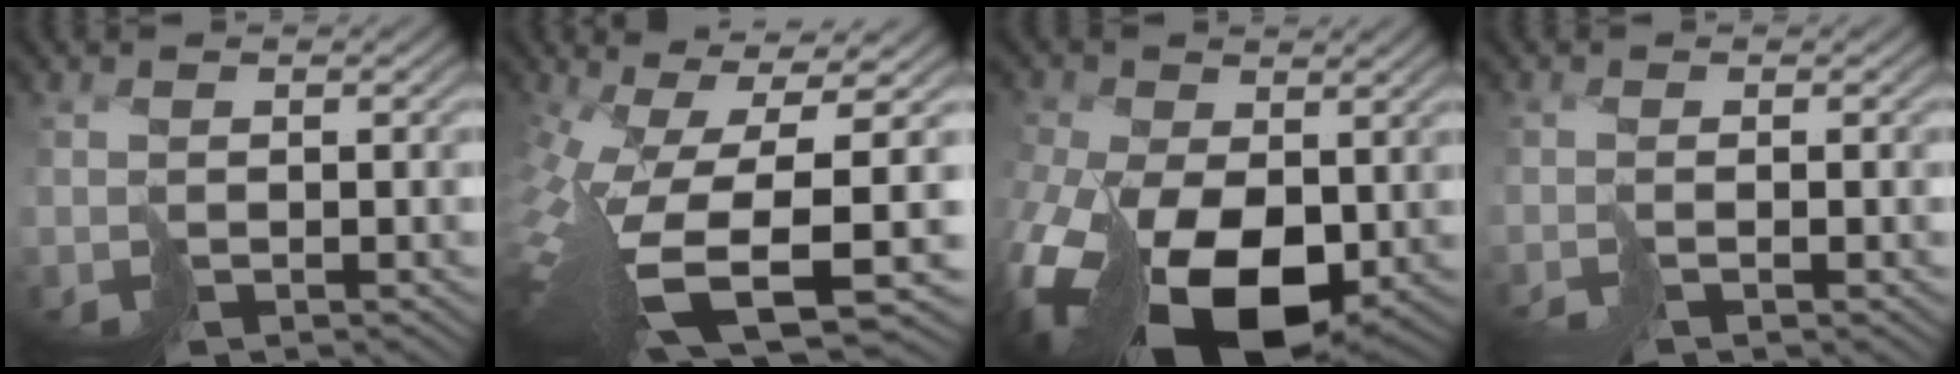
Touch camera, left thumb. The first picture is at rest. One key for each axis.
{"total": 15.1, "fx": -3.4, "fy": 4.8, "fz": 13.9, "tx": -0.305, "ty": -0.045, "tz": -0.033}
{"total": 18.1, "fx": -5.2, "fy": 11.0, "fz": 13.4, "tx": -0.305, "ty": -0.058, "tz": -0.065}
{"total": 1.4, "fx": -0.8, "fy": 0.0, "fz": 1.2, "tx": -0.022, "ty": 0.001, "tz": -0.027}